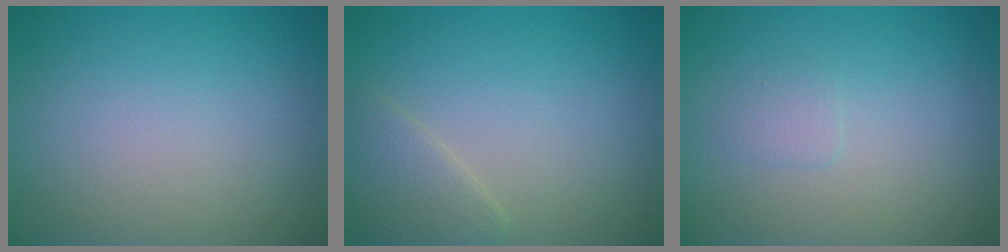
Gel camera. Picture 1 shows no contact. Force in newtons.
{"total": 2.1, "press": 2.1, "slide": 0.1}
{"total": 0.8, "press": 0.8, "slide": 0.0}